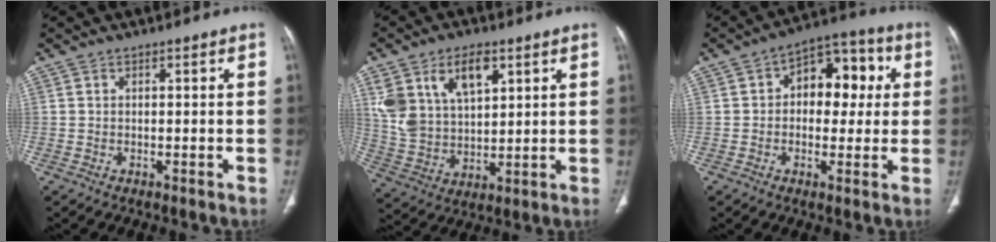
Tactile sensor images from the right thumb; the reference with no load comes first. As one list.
[{"total": 13.7, "force": [6.3, 7.9, 9.3], "torque": [-0.163, -0.016, 0.135]}, {"total": 12.2, "force": [1.9, 8.0, 9.0], "torque": [-0.074, 0.027, 0.020]}]